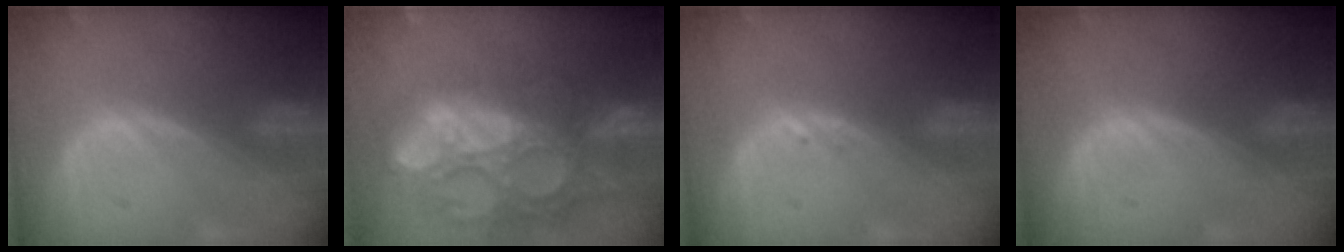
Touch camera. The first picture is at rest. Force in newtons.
{"total": 15.6, "press": 12.9, "slide": 8.7}
{"total": 0.6, "press": 0.6, "slide": 0.1}
{"total": 0.0}